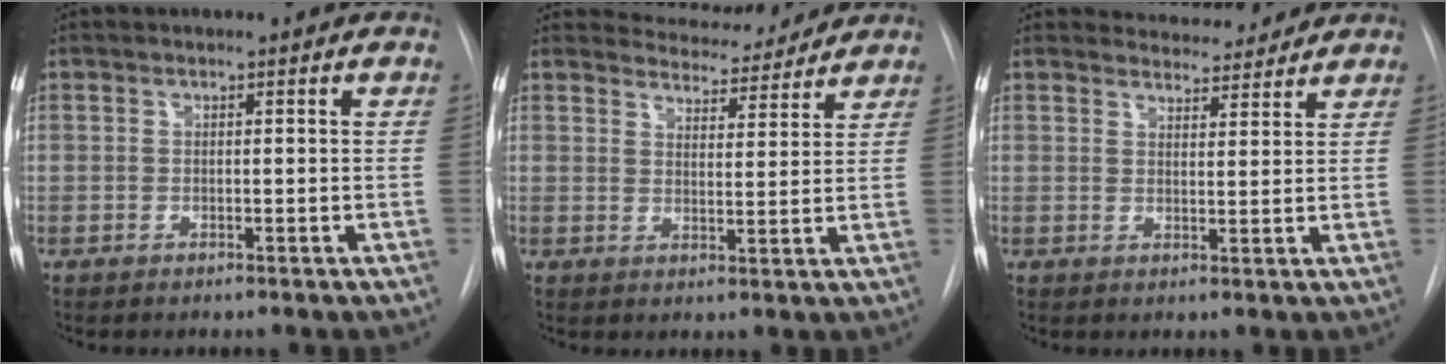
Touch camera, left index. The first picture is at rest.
{"total": 7.9, "force": [7.7, 1.8, 0.5], "torque": [-0.005, 0.001, 0.100]}
{"total": 5.9, "force": [5.7, 1.5, 0.2], "torque": [0.001, 0.003, 0.072]}